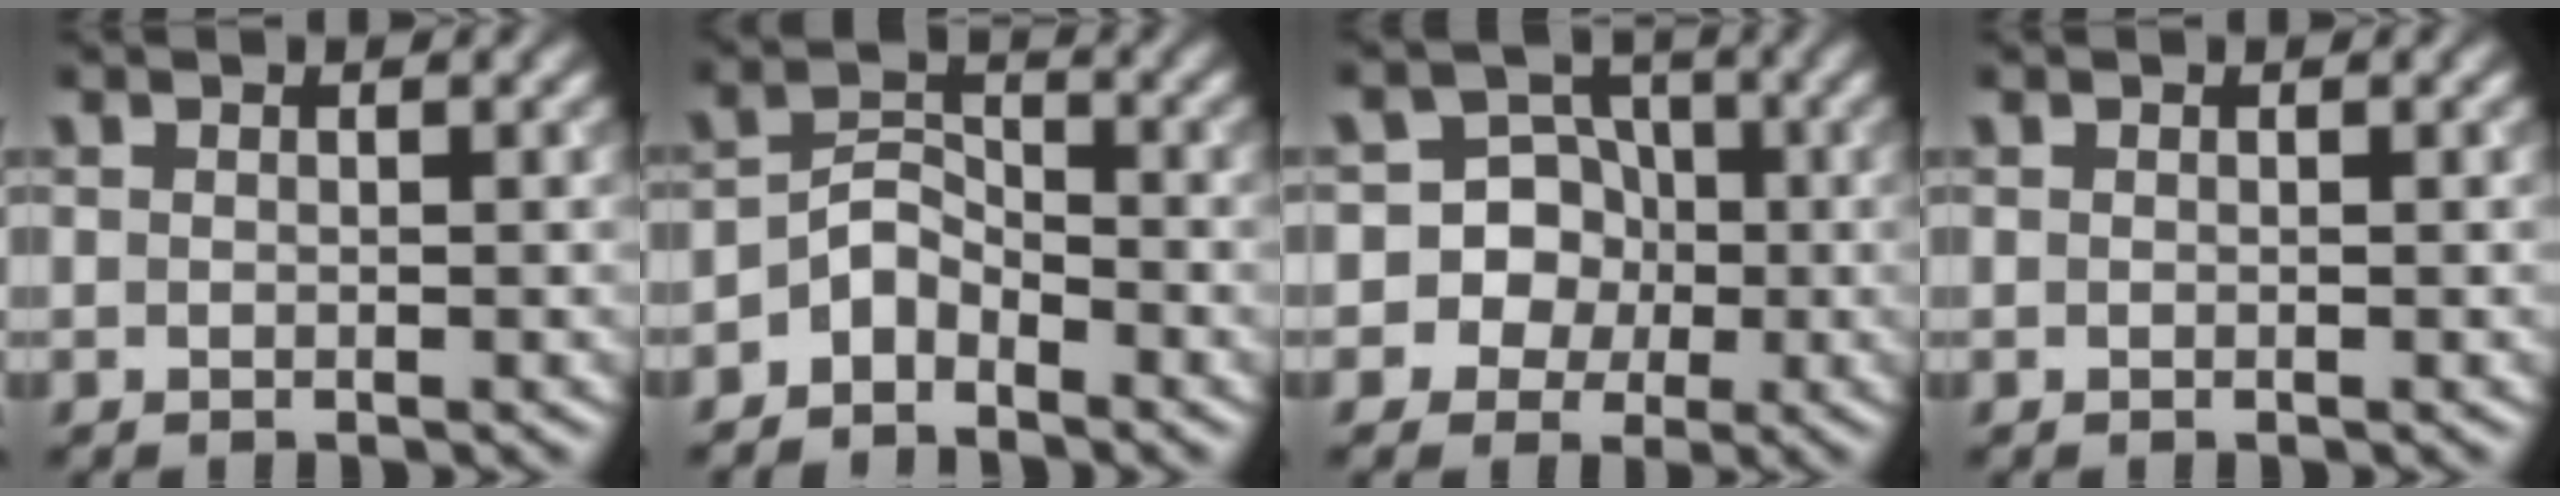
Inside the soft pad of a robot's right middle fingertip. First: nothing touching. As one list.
[{"total": 2.8, "force": [-2.0, 1.5, 1.1], "torque": [-0.019, 0.014, -0.046]}, {"total": 9.3, "force": [-1.8, 8.9, 2.0], "torque": [-0.039, 0.019, -0.056]}, {"total": 0.0}]